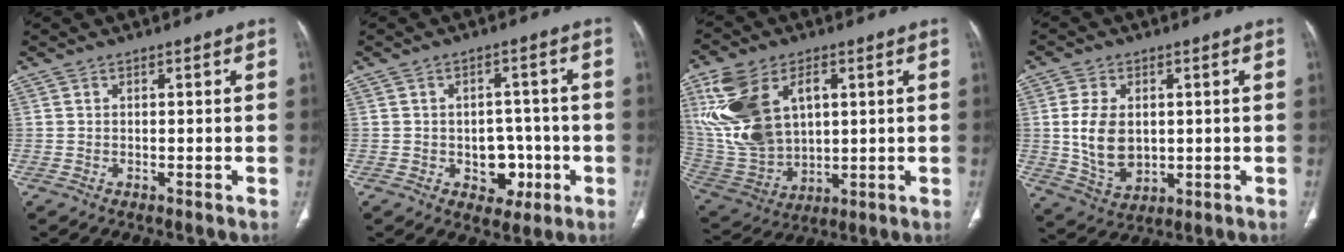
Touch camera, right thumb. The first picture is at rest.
{"total": 6.9, "force": [-1.8, 5.3, 4.0], "torque": [-0.014, 0.020, -0.016]}
{"total": 20.2, "force": [5.6, 12.7, 14.6], "torque": [-0.298, -0.017, 0.124]}
{"total": 10.2, "force": [0.7, 6.9, 7.5], "torque": [-0.128, -0.012, 0.027]}